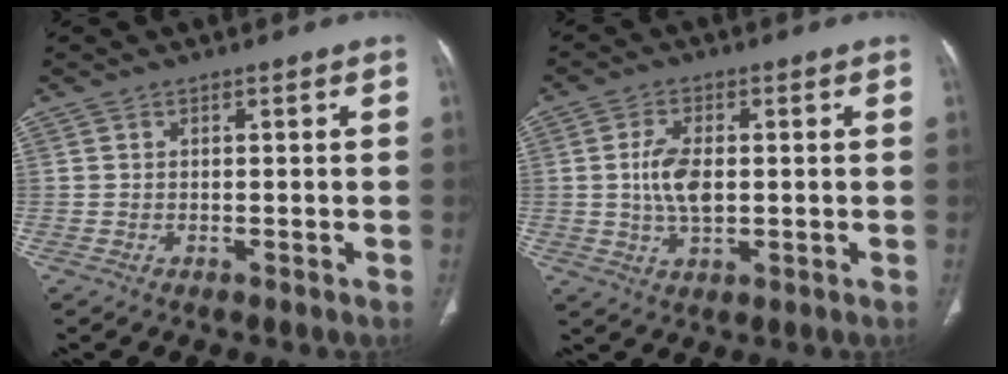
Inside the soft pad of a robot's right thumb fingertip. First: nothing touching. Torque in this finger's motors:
{"motor_torque": [1.16, 1.51, 1.23, -0.52, 0.07]}